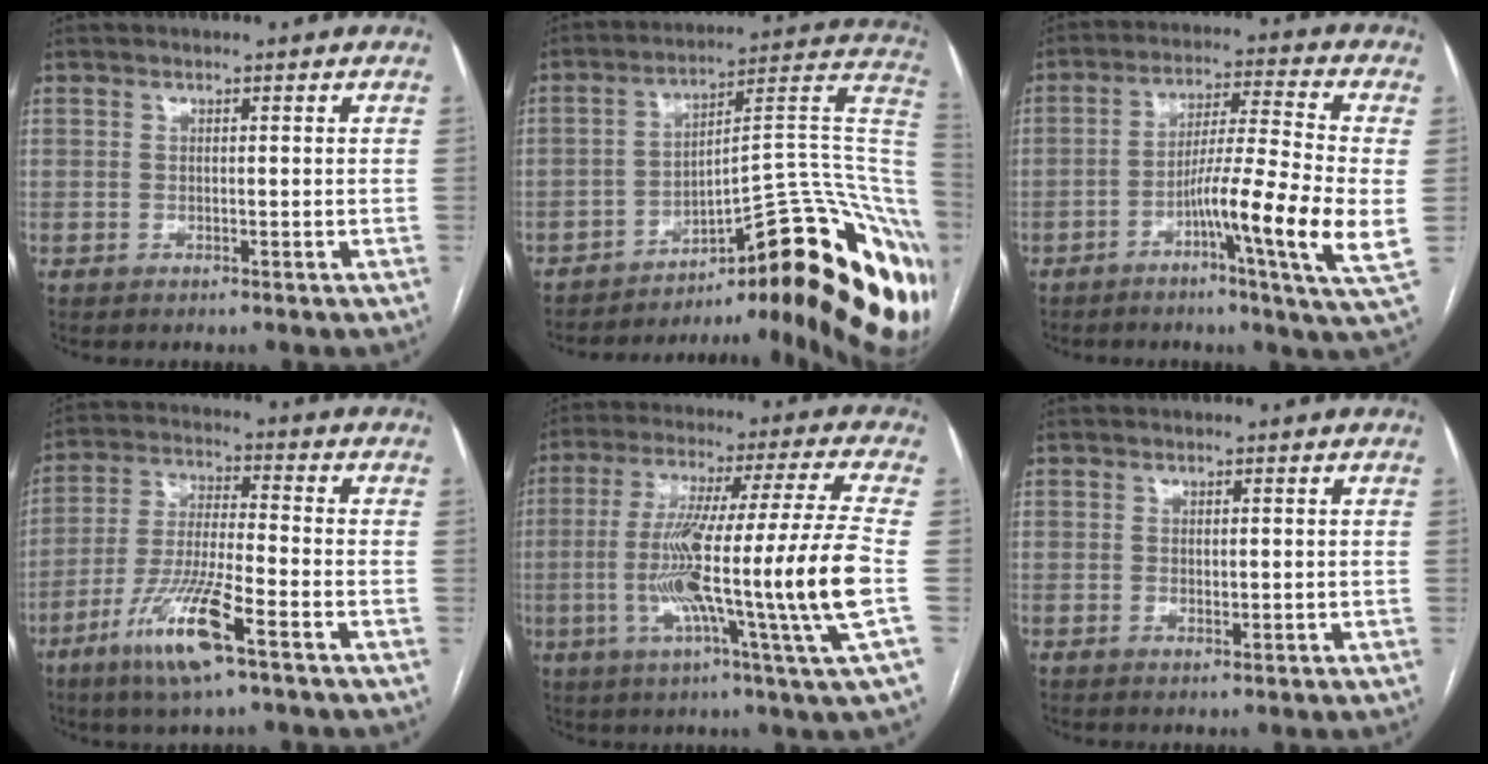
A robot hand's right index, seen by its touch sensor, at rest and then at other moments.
{"total": 30.7, "force": [-16.9, 6.9, 24.7], "torque": [-0.210, 0.028, -0.214]}
{"total": 14.0, "force": [-3.4, -1.0, 13.6], "torque": [-0.224, -0.012, -0.066]}
{"total": 11.9, "force": [-6.5, 0.9, 9.9], "torque": [-0.201, -0.020, -0.123]}
{"total": 20.6, "force": [-3.7, -2.3, 20.1], "torque": [-0.326, -0.012, -0.079]}
{"total": 1.0, "force": [0.1, 0.5, 0.9], "torque": [-0.013, -0.001, 0.005]}